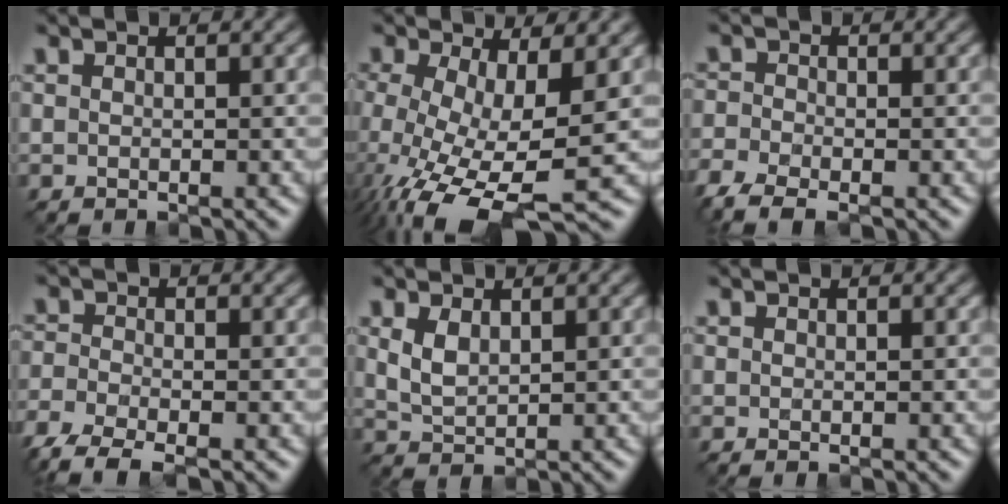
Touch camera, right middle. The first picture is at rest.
{"total": 10.2, "force": [-2.9, 4.0, 8.9], "torque": [-0.180, -0.030, -0.044]}
{"total": 4.6, "force": [-3.2, 1.9, 2.6], "torque": [-0.057, -0.009, -0.076]}
{"total": 4.8, "force": [-3.6, 1.5, 2.8], "torque": [-0.063, -0.012, -0.086]}
{"total": 2.1, "force": [1.1, 1.2, 1.4], "torque": [-0.039, 0.002, 0.027]}
{"total": 0.0}